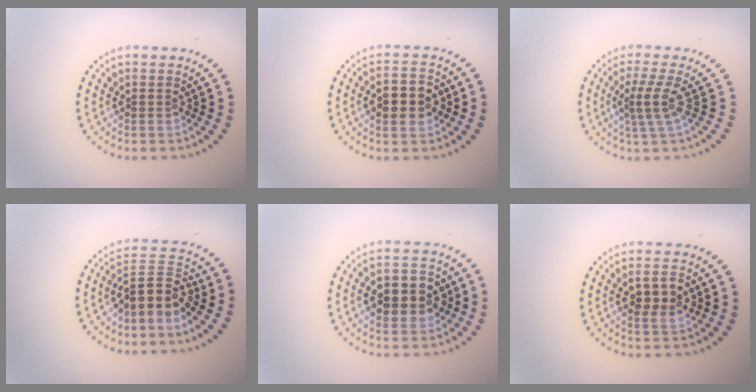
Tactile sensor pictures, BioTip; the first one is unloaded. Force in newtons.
{"total": 4.2, "press": 4.2, "slide": 0.2}
{"total": 2.6, "press": 1.8, "slide": 1.9}
{"total": 3.8, "press": 3.2, "slide": 2.0}
{"total": 5.5, "press": 5.4, "slide": 0.3}
{"total": 2.9, "press": 2.8, "slide": 0.4}